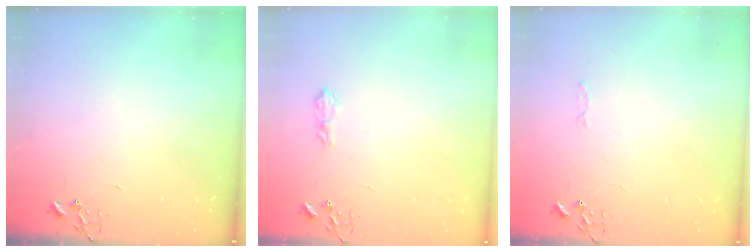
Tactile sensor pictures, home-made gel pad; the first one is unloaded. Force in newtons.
{"total": 7.0, "press": 6.9, "slide": 0.9}
{"total": 2.8, "press": 2.8, "slide": 0.4}